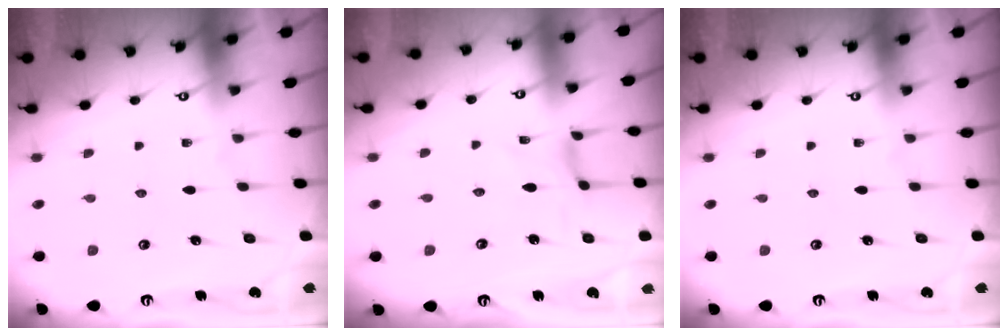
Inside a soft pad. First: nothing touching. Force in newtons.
{"total": 0.7, "press": 0.7, "slide": 0.2}
{"total": 0.0}